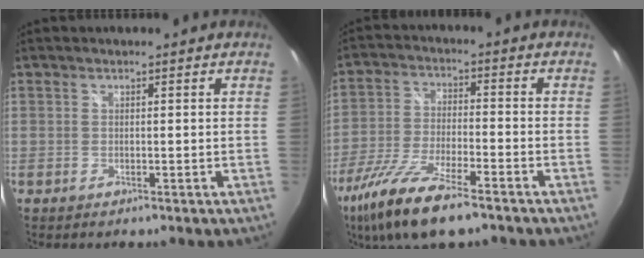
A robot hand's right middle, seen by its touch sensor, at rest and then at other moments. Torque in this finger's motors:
{"motor_torque": [2.07, -0.07, 0.71, 0.14]}